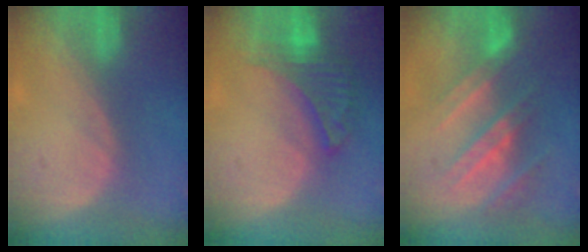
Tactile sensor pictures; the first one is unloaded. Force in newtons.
{"total": 6.6, "press": 6.2, "slide": 2.4}
{"total": 7.8, "press": 7.7, "slide": 1.2}